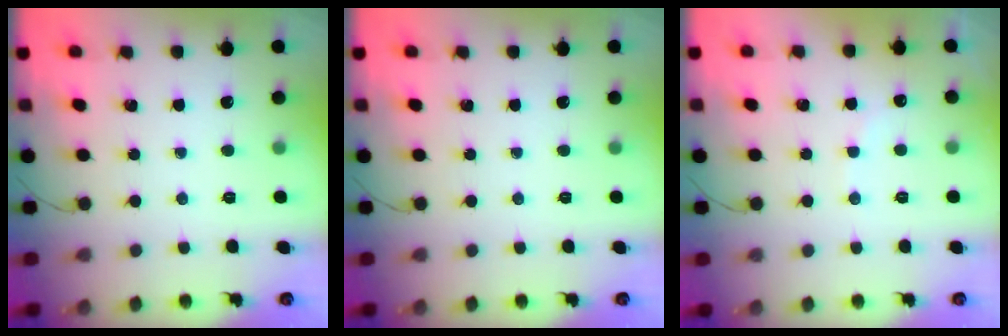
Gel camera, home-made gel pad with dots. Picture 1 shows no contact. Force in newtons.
{"total": 0.0}
{"total": 6.0, "press": 5.9, "slide": 1.1}